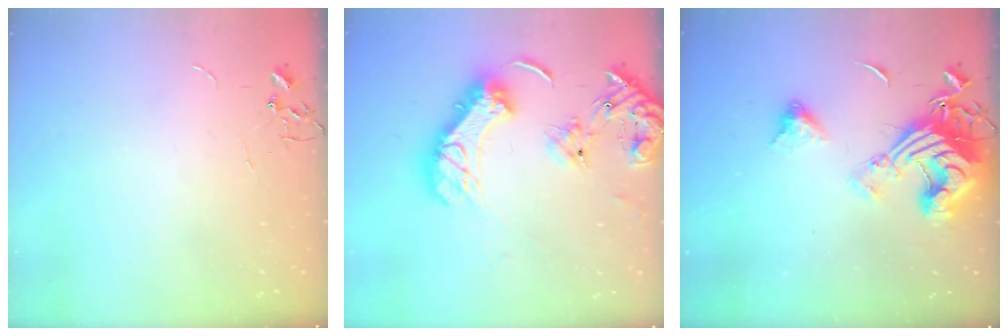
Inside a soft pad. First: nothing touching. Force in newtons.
{"total": 20.0, "press": 19.8, "slide": 2.2}
{"total": 18.5, "press": 18.3, "slide": 2.2}